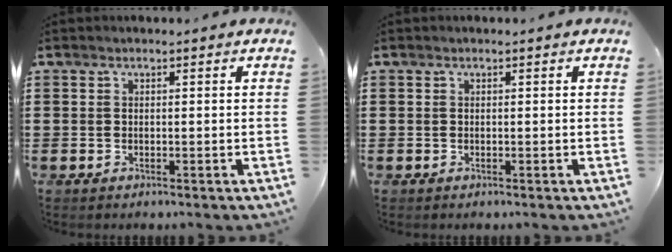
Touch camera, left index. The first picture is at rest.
{"total": 0.0}